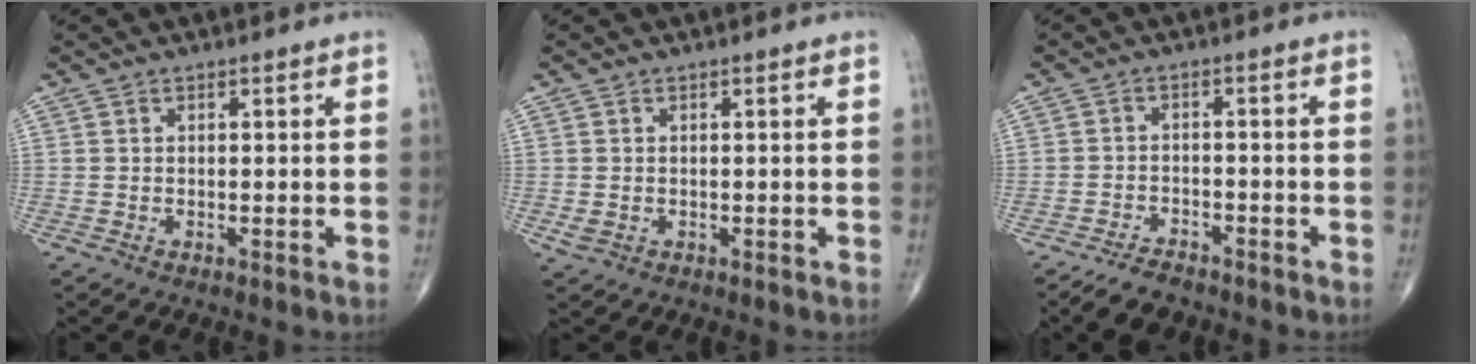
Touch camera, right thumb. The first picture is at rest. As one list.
[{"total": 1.6, "force": [-0.2, 1.3, 1.0], "torque": [-0.019, 0.002, 0.001]}, {"total": 5.0, "force": [-4.4, 1.9, 1.6], "torque": [-0.031, 0.013, -0.078]}]